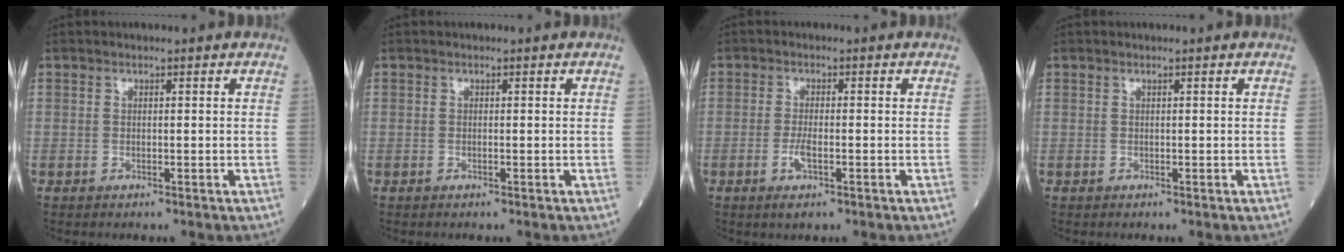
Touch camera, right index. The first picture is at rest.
{"total": 0.0}
{"total": 2.8, "force": [-1.1, 0.5, 2.6], "torque": [-0.056, -0.004, -0.020]}
{"total": 0.0}